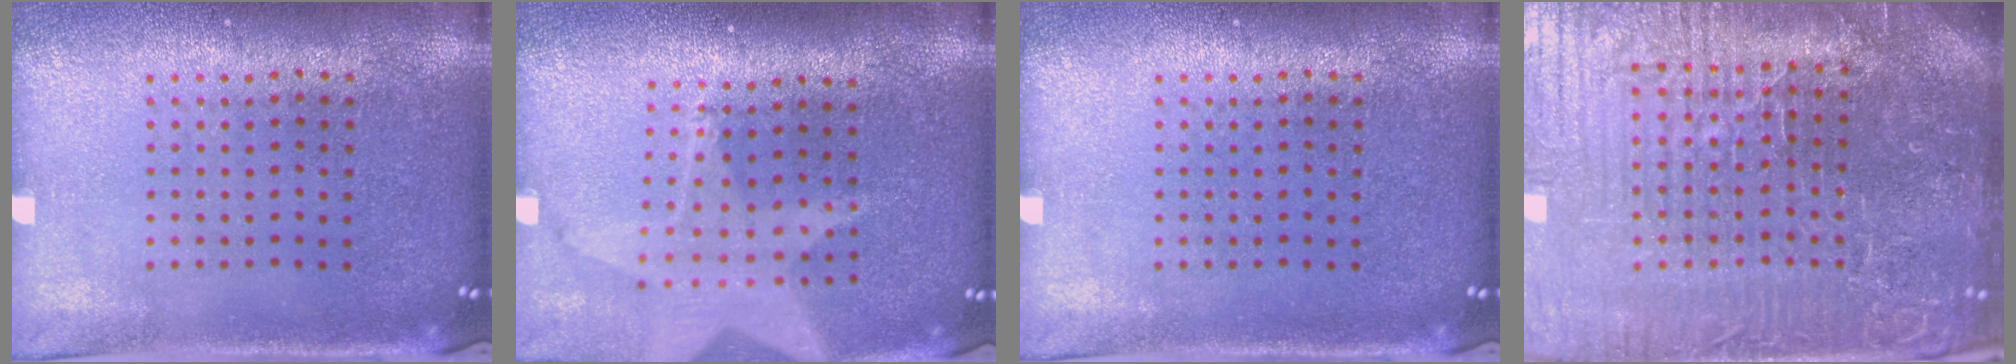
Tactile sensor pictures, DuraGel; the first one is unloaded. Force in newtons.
{"total": 2.0, "press": 1.6, "slide": 1.3}
{"total": 0.0}
{"total": 6.9, "press": 6.2, "slide": 3.1}